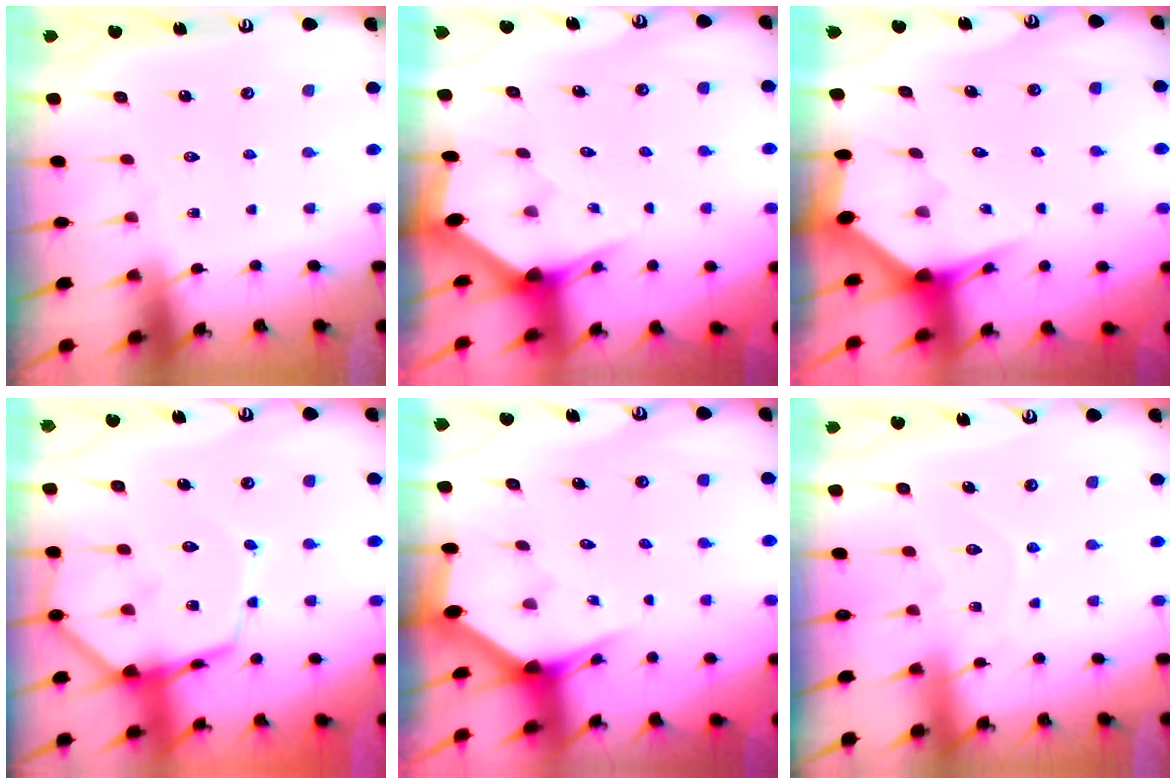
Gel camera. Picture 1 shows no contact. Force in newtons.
{"total": 2.8, "press": 2.8, "slide": 0.1}
{"total": 3.1, "press": 3.1, "slide": 0.4}
{"total": 15.5, "press": 15.5, "slide": 1.3}
{"total": 2.7, "press": 2.7, "slide": 0.1}
{"total": 7.1, "press": 7.1, "slide": 0.7}